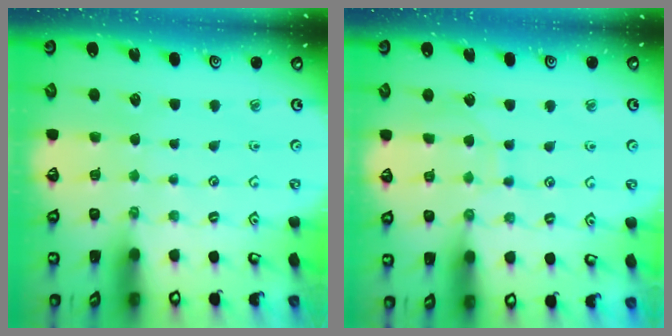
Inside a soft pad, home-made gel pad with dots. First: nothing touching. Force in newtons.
{"total": 5.0, "press": 5.0, "slide": 0.2}